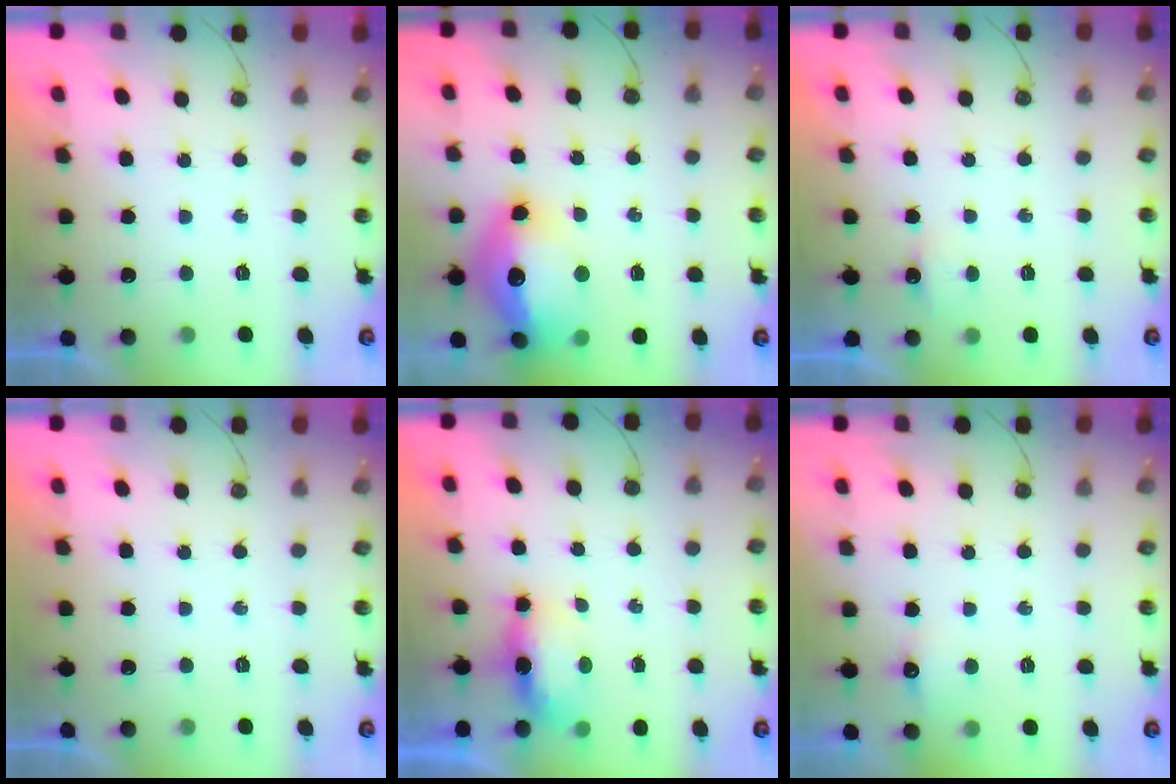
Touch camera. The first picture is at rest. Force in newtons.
{"total": 17.7, "press": 17.6, "slide": 1.8}
{"total": 2.5, "press": 2.4, "slide": 0.5}
{"total": 0.0}
{"total": 8.5, "press": 6.8, "slide": 5.0}
{"total": 4.3, "press": 4.3, "slide": 0.7}